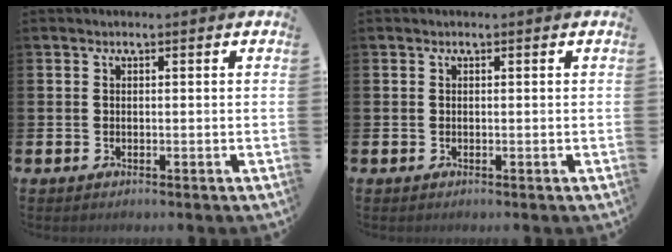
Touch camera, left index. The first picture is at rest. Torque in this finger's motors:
{"motor_torque": [0.00, 0.00, -0.04, -0.01]}